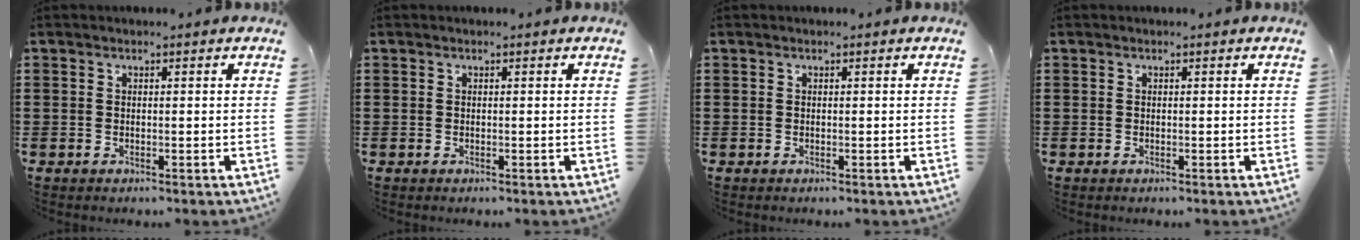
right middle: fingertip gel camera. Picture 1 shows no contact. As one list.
[{"total": 0.0}, {"total": 0.0}, {"total": 0.0}]